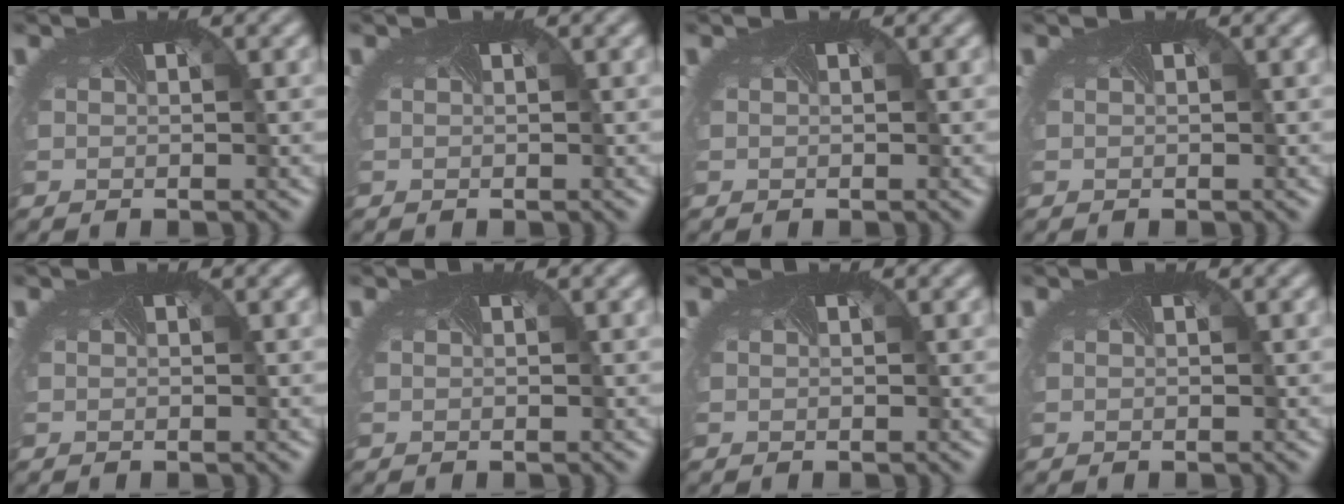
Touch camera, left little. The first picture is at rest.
{"total": 0.0}
{"total": 0.0}
{"total": 0.0}
{"total": 0.0}
{"total": 0.0}
{"total": 0.0}
{"total": 0.0}